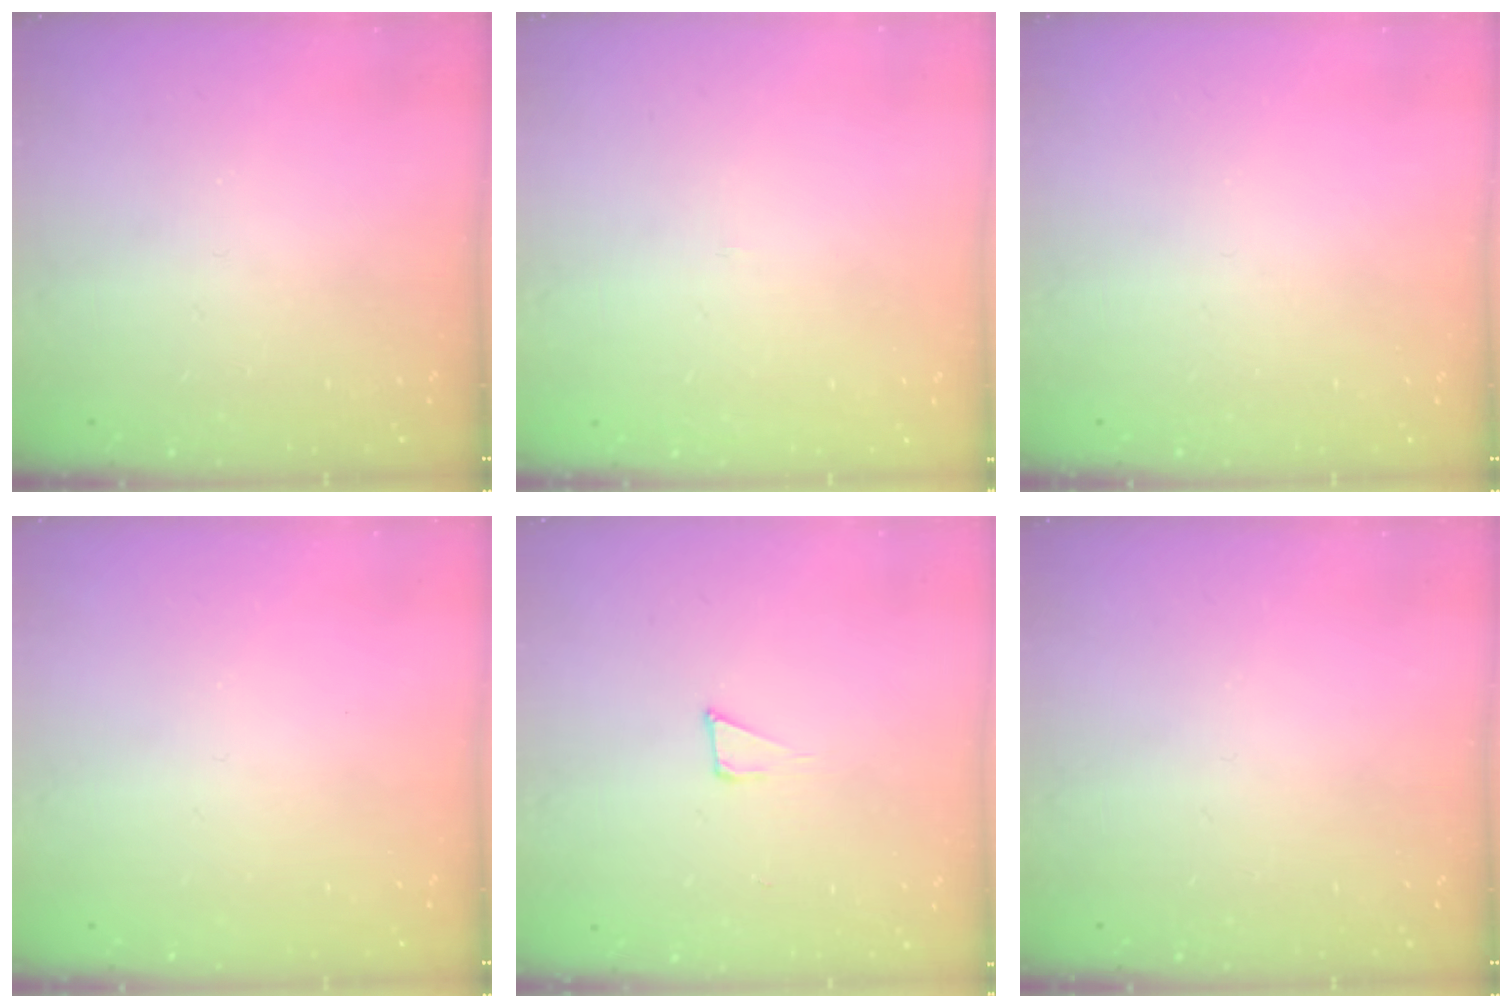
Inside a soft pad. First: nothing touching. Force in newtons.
{"total": 1.5, "press": 1.5, "slide": 0.1}
{"total": 0.0}
{"total": 0.0}
{"total": 4.6, "press": 4.5, "slide": 0.8}
{"total": 0.0}